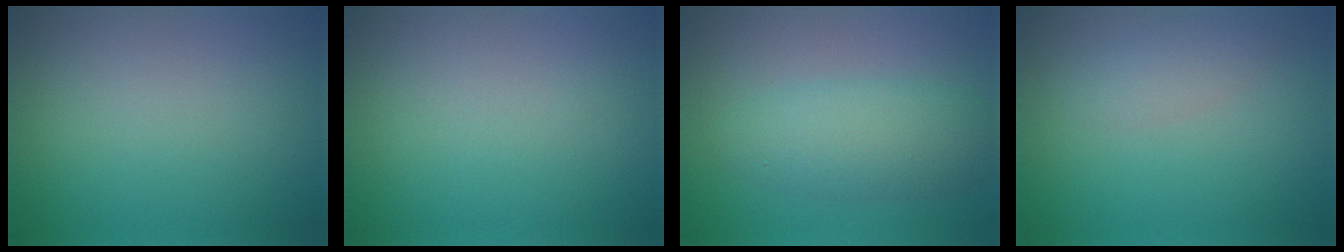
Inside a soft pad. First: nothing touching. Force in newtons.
{"total": 0.0}
{"total": 4.2, "press": 4.2, "slide": 0.2}
{"total": 1.8, "press": 1.8, "slide": 0.1}